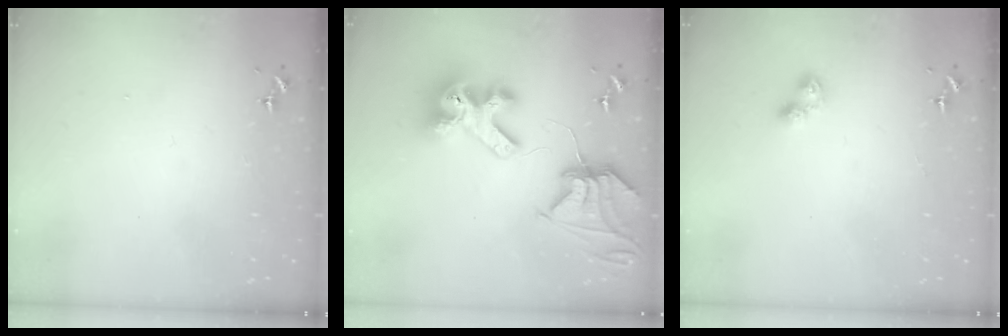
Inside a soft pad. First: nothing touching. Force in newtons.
{"total": 16.8, "press": 16.7, "slide": 2.2}
{"total": 4.8, "press": 4.6, "slide": 1.2}